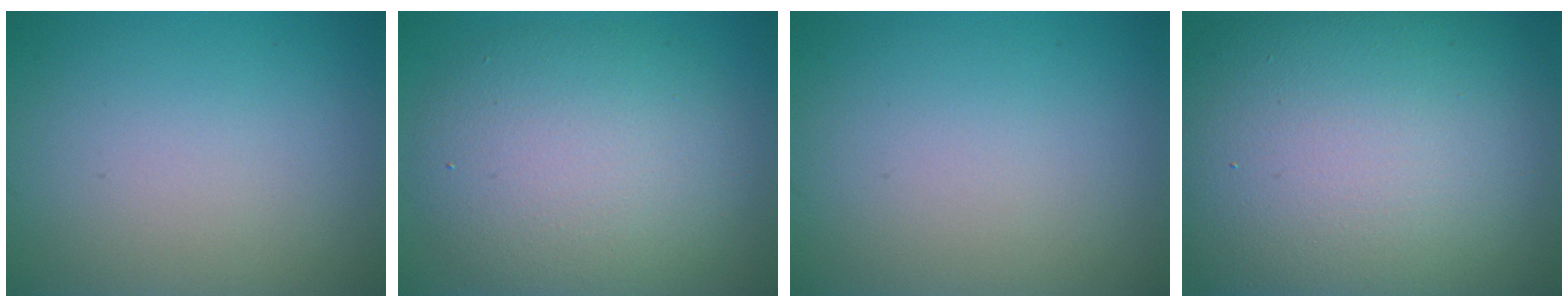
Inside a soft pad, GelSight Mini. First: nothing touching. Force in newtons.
{"total": 8.5, "press": 8.5, "slide": 0.3}
{"total": 0.0}
{"total": 18.7, "press": 18.7, "slide": 0.8}